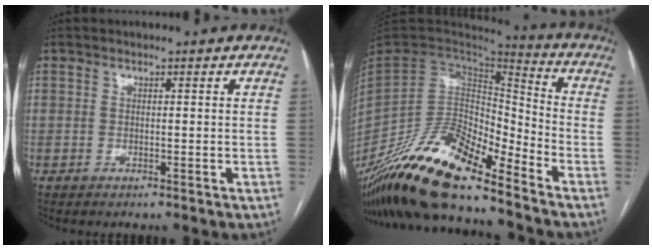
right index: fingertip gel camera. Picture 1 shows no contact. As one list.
[{"total": 21.1, "force": [-16.1, 4.2, 12.9], "torque": [-0.271, -0.010, -0.305]}]